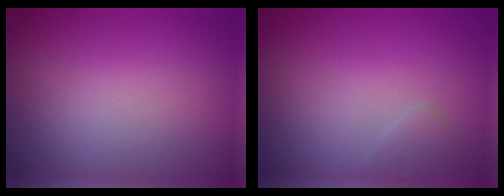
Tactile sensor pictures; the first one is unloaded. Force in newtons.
{"total": 1.1, "press": 1.1, "slide": 0.0}